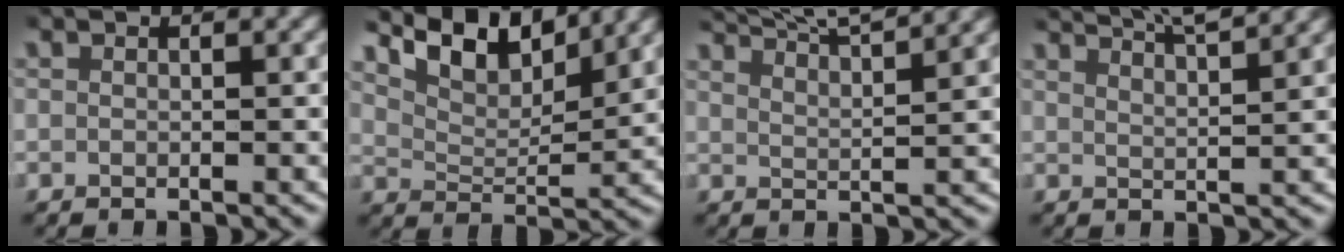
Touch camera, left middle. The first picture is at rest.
{"total": 7.0, "force": [5.2, 2.6, 3.9], "torque": [-0.071, 0.005, 0.086]}
{"total": 8.7, "force": [7.4, 2.4, 3.9], "torque": [-0.063, 0.021, 0.112]}
{"total": 7.9, "force": [6.6, 2.3, 3.6], "torque": [-0.055, 0.017, 0.098]}